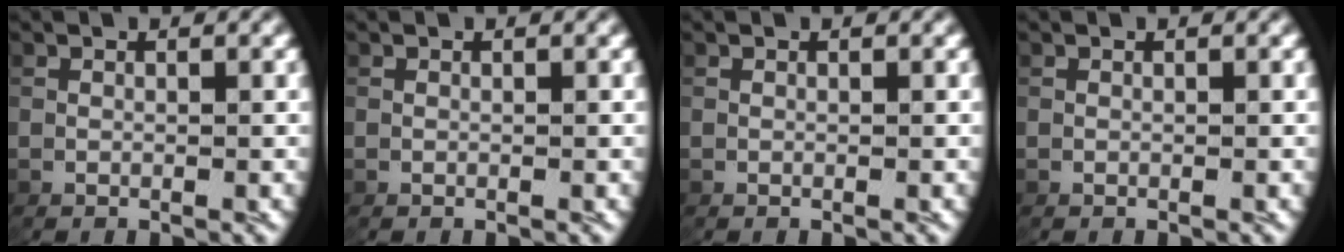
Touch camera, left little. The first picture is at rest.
{"total": 0.0}
{"total": 0.0}
{"total": 0.0}